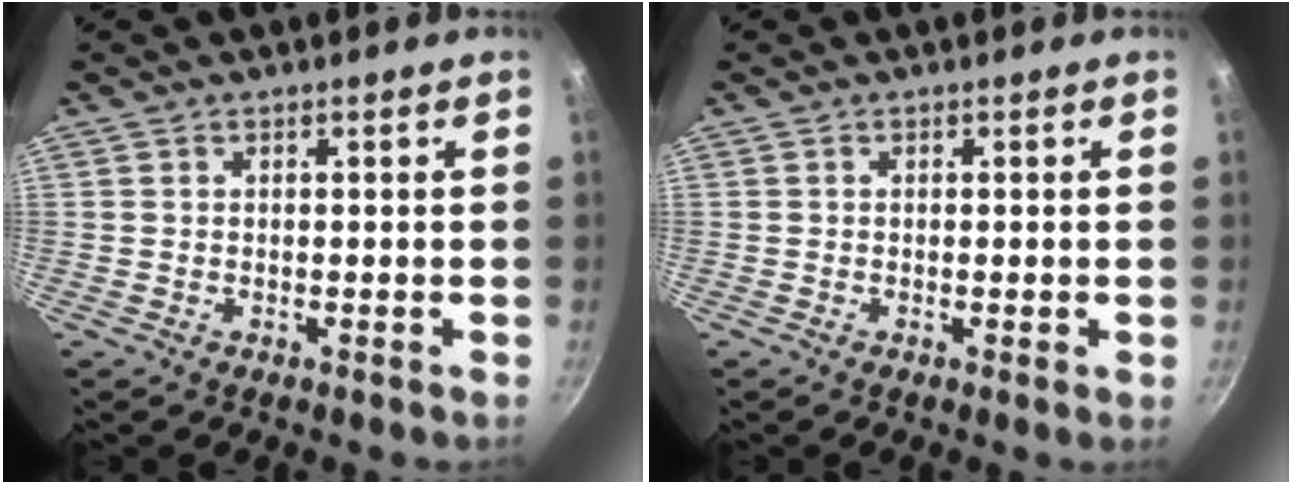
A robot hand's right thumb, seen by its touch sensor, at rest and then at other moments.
{"total": 0.7, "force": [-0.1, 0.0, 0.7], "torque": [-0.011, -0.002, -0.004]}